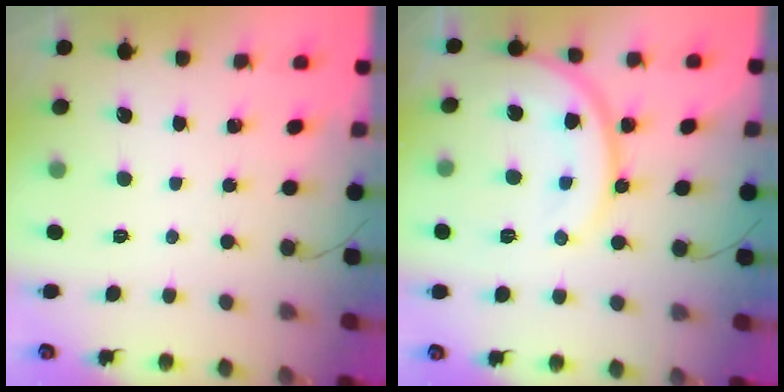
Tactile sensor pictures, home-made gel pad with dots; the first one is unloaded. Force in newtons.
{"total": 13.4, "press": 13.3, "slide": 0.9}